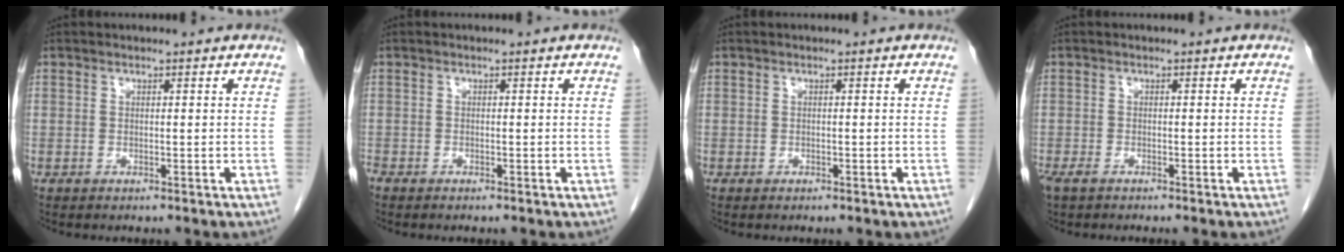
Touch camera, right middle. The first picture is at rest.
{"total": 0.8, "force": [-0.8, 0.2, 0.3], "torque": [-0.010, -0.001, -0.016]}
{"total": 0.0}
{"total": 2.0, "force": [-1.5, 0.6, 1.2], "torque": [-0.028, -0.005, -0.027]}